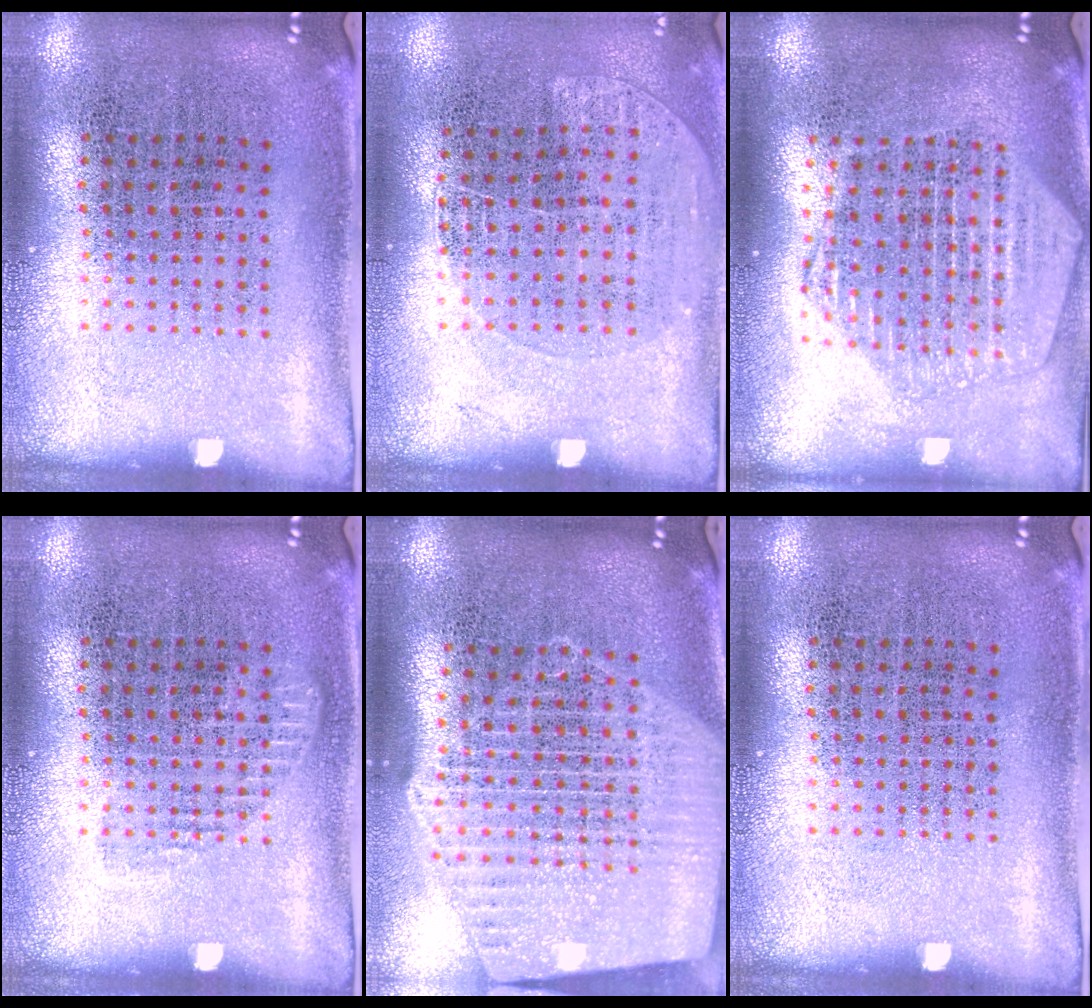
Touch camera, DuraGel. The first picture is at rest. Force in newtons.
{"total": 1.2, "press": 1.0, "slide": 0.7}
{"total": 2.2, "press": 2.0, "slide": 1.0}
{"total": 0.8, "press": 0.8, "slide": 0.2}
{"total": 2.7, "press": 2.3, "slide": 1.4}
{"total": 0.0}